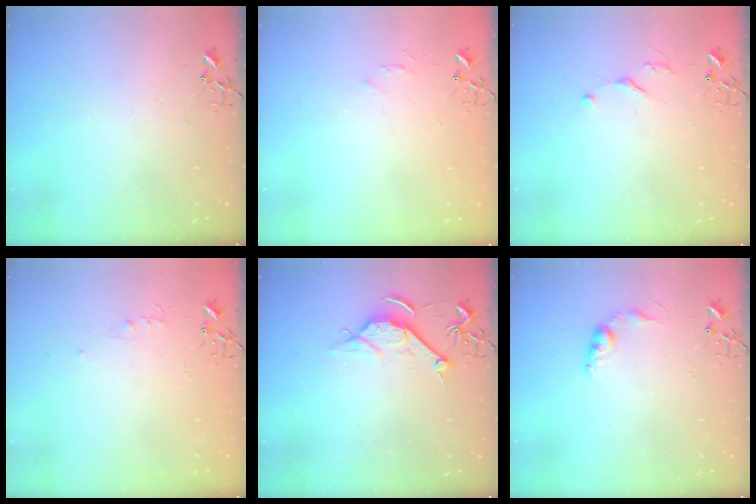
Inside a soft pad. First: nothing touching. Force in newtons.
{"total": 3.5, "press": 3.4, "slide": 0.4}
{"total": 4.3, "press": 4.3, "slide": 0.6}
{"total": 3.9, "press": 3.9, "slide": 0.4}
{"total": 8.4, "press": 8.3, "slide": 1.0}
{"total": 8.6, "press": 8.6, "slide": 0.4}